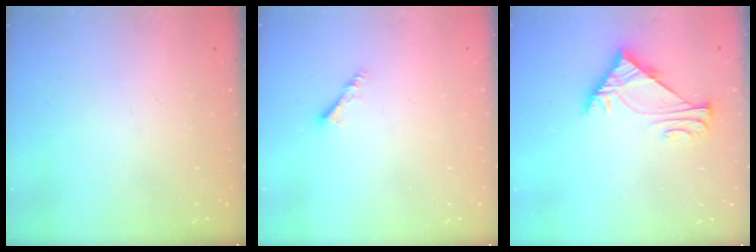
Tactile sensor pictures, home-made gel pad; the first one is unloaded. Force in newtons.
{"total": 3.0, "press": 2.9, "slide": 0.6}
{"total": 6.5, "press": 6.4, "slide": 1.2}